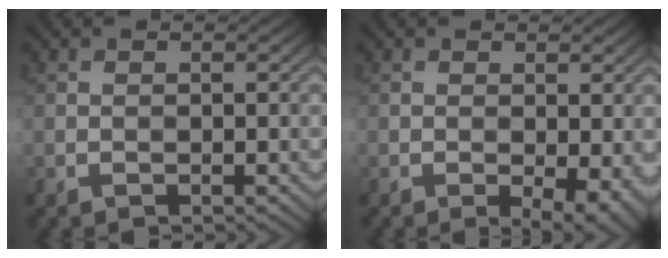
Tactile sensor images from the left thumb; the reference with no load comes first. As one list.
[{"total": 3.5, "force": [-0.9, 1.5, 3.1], "torque": [-0.041, -0.007, -0.010]}]